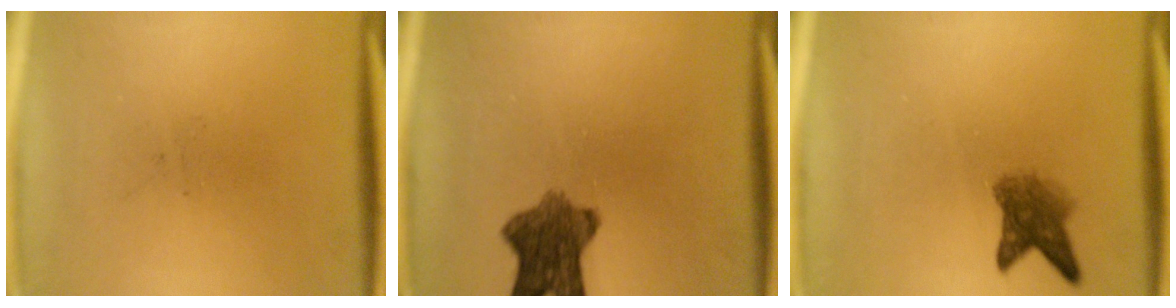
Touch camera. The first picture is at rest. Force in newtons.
{"total": 8.1}
{"total": 4.2}